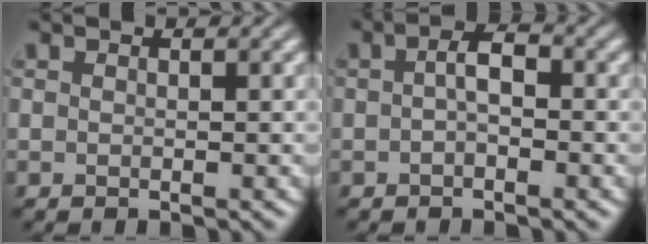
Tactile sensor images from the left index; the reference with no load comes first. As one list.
[{"total": 2.2, "force": [-0.2, 0.9, 2.0], "torque": [-0.036, 0.006, -0.008]}]